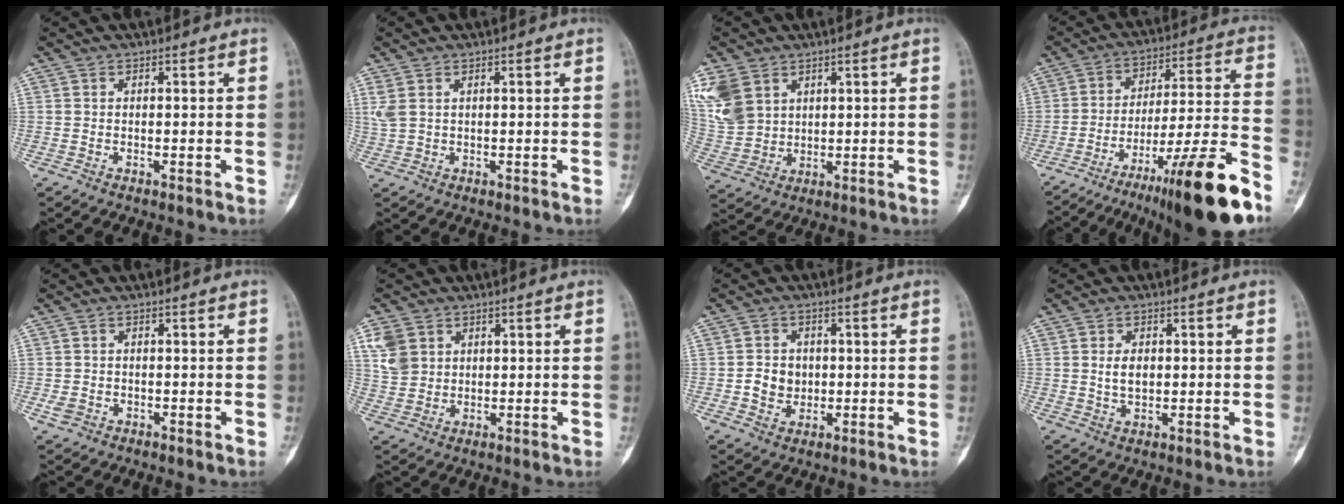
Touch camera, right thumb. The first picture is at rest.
{"total": 2.9, "force": [1.3, 1.6, 2.0], "torque": [-0.057, 0.006, 0.037]}
{"total": 10.9, "force": [5.2, 7.9, 5.5], "torque": [-0.118, -0.007, 0.124]}
{"total": 22.9, "force": [-15.2, 1.9, 17.1], "torque": [-0.226, 0.072, -0.236]}
{"total": 1.8, "force": [-0.7, 1.5, 0.8], "torque": [-0.016, 0.006, -0.009]}
{"total": 5.9, "force": [2.5, 4.6, 2.6], "torque": [-0.040, -0.003, 0.059]}
{"total": 5.1, "force": [-0.3, 4.5, 2.4], "torque": [-0.021, 0.005, -0.004]}
{"total": 3.8, "force": [0.5, 2.4, 2.9], "torque": [-0.046, -0.003, 0.014]}